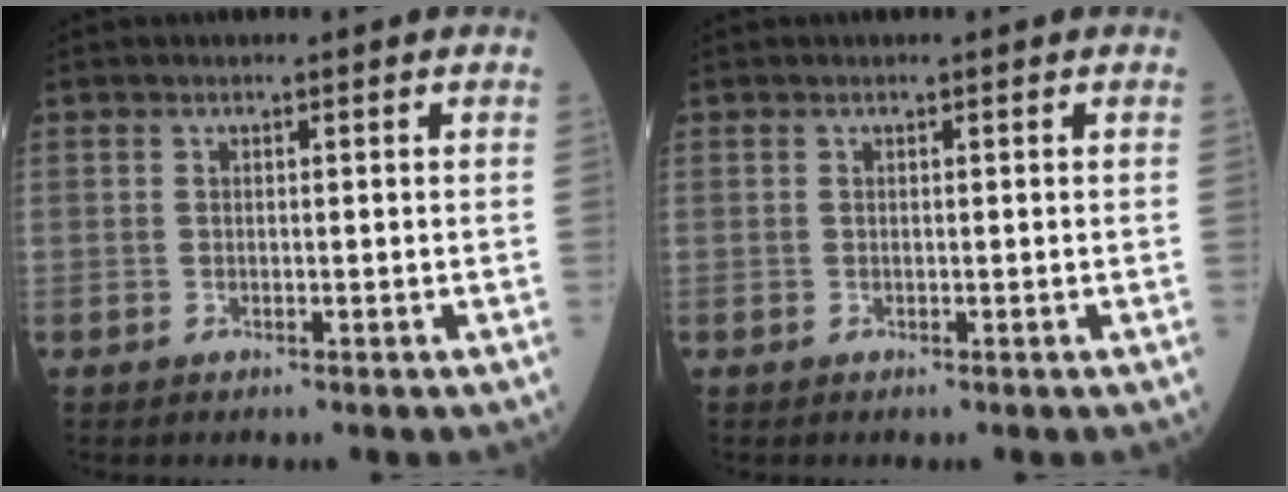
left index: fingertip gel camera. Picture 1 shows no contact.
{"total": 0.0}